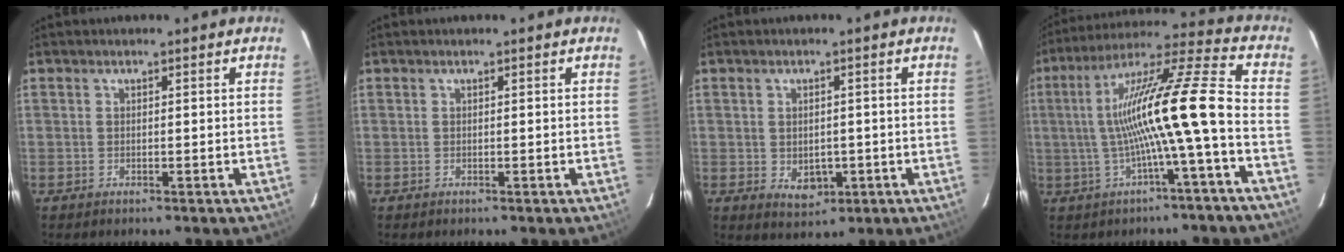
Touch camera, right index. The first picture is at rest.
{"total": 0.0}
{"total": 4.5, "force": [-0.9, 3.5, 2.7], "torque": [-0.046, -0.005, -0.002]}
{"total": 16.0, "force": [-2.9, -0.9, 15.7], "torque": [-0.275, 0.009, -0.049]}